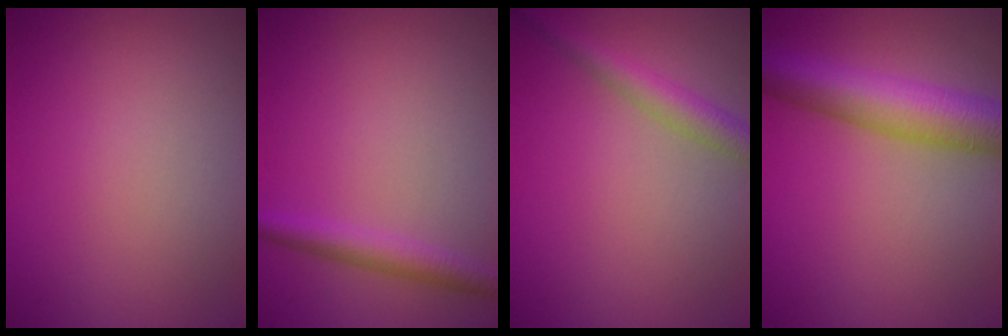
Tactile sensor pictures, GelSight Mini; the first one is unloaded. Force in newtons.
{"total": 2.5, "press": 2.5, "slide": 0.1}
{"total": 2.8, "press": 2.8, "slide": 0.2}
{"total": 7.4, "press": 7.4, "slide": 0.2}